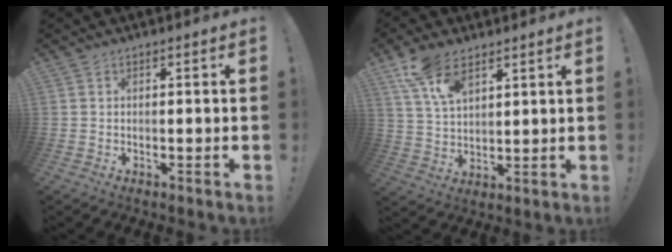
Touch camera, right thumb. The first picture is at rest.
{"total": 10.6, "force": [7.2, 5.2, 5.9], "torque": [-0.110, -0.029, 0.138]}